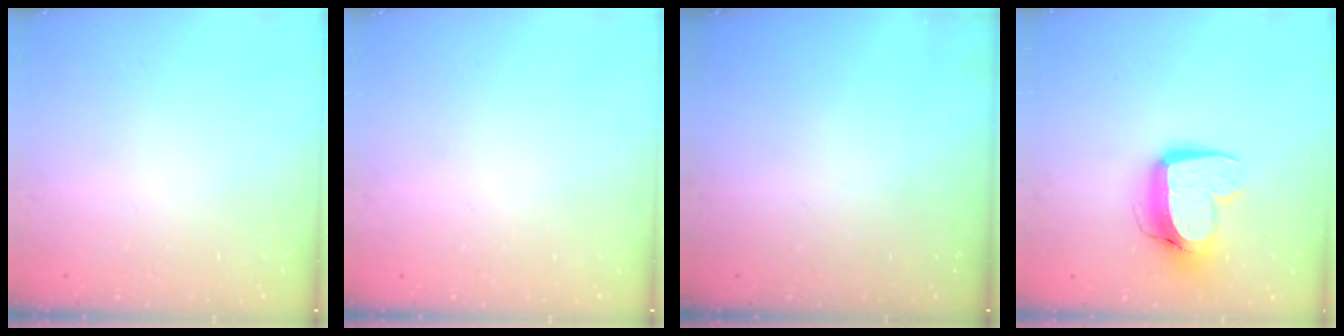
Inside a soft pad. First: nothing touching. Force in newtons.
{"total": 0.0}
{"total": 0.0}
{"total": 12.9, "press": 12.9, "slide": 1.2}